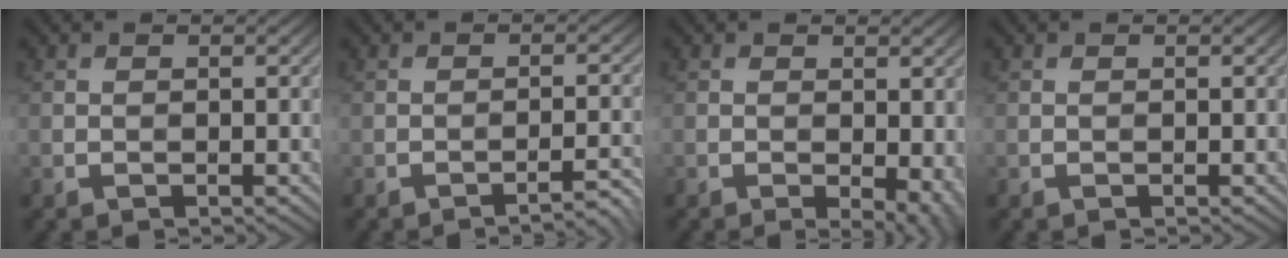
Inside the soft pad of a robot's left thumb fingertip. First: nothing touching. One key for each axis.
{"total": 3.0, "fx": -2.4, "fy": 0.3, "fz": 1.8, "tx": -0.022, "ty": 0.013, "tz": -0.040}
{"total": 4.2, "fx": -1.0, "fy": 2.0, "fz": 3.6, "tx": -0.045, "ty": -0.008, "tz": -0.009}
{"total": 0.0}